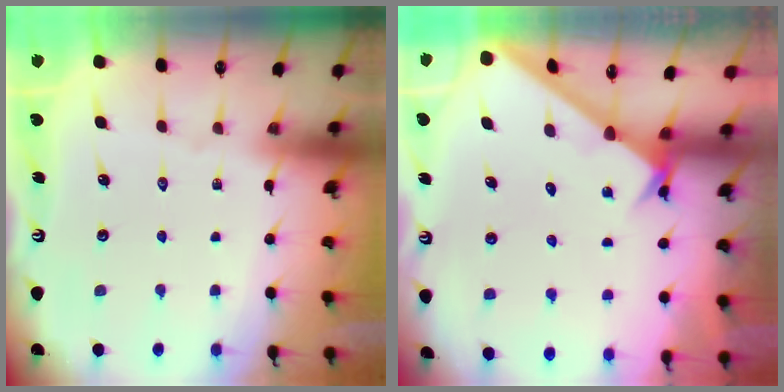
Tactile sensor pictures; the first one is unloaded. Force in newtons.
{"total": 1.8, "press": 1.8, "slide": 0.2}